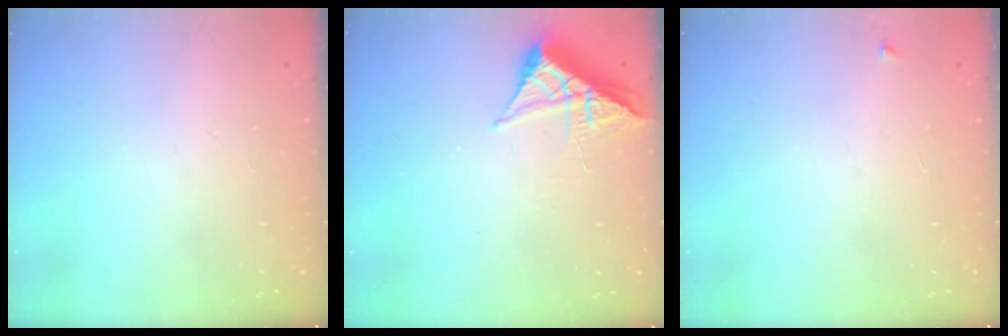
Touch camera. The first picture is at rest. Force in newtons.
{"total": 6.5, "press": 6.5, "slide": 0.7}
{"total": 2.3, "press": 2.3, "slide": 0.3}